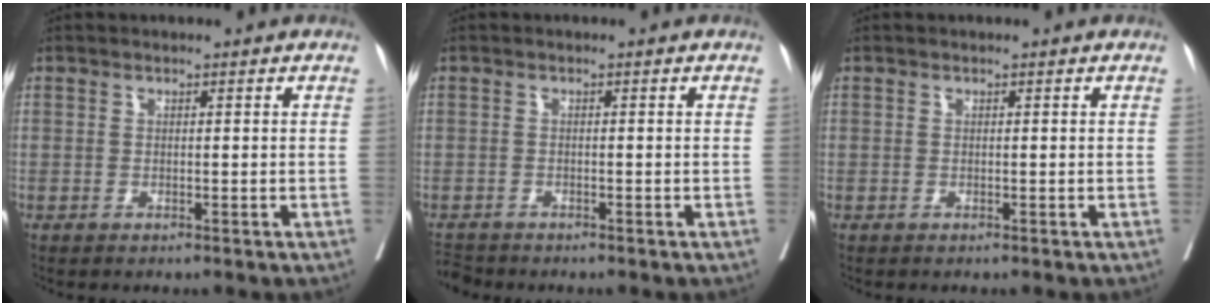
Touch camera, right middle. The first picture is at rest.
{"total": 2.5, "force": [-2.5, 0.6, -0.2], "torque": [0.003, -0.010, -0.045]}
{"total": 0.0}